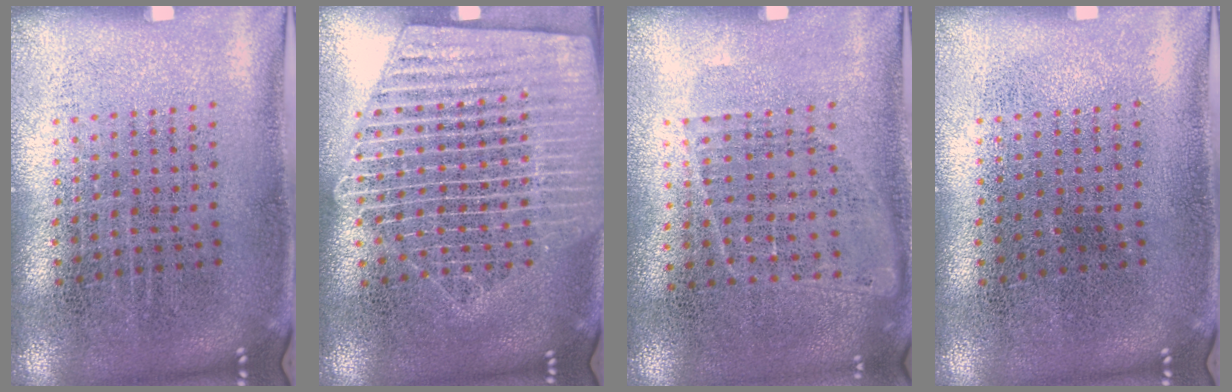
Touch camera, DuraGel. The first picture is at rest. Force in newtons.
{"total": 2.8, "press": 2.8, "slide": 0.3}
{"total": 0.9, "press": 0.7, "slide": 0.4}
{"total": 0.0}